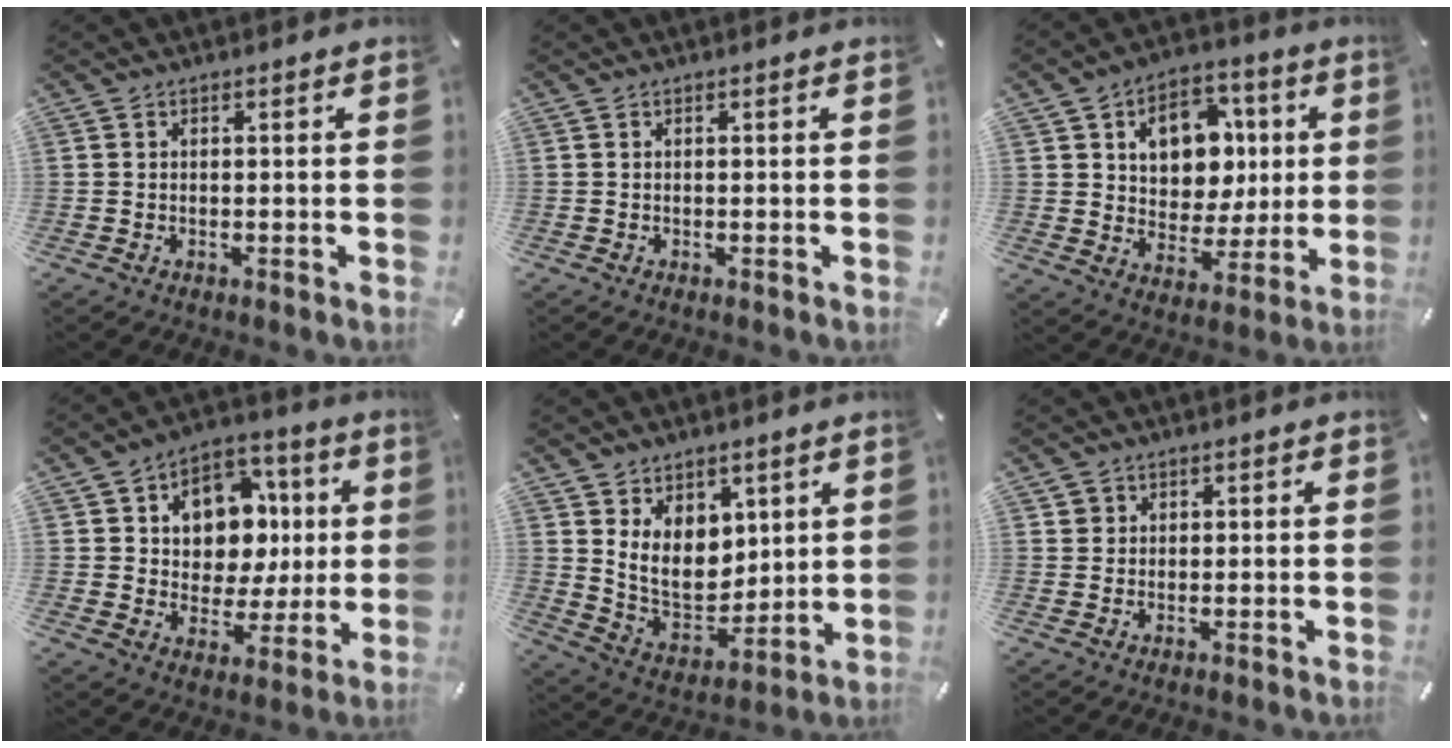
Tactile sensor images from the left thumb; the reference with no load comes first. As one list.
[{"total": 0.0}, {"total": 12.2, "force": [3.1, 10.4, 5.6], "torque": [-0.083, -0.013, 0.063]}, {"total": 11.4, "force": [1.7, 10.1, 5.2], "torque": [-0.076, -0.009, 0.038]}, {"total": 11.0, "force": [4.3, 8.9, 4.9], "torque": [-0.107, -0.036, 0.085]}, {"total": 2.3, "force": [0.8, 2.1, 0.2], "torque": [0.001, 0.001, 0.011]}]